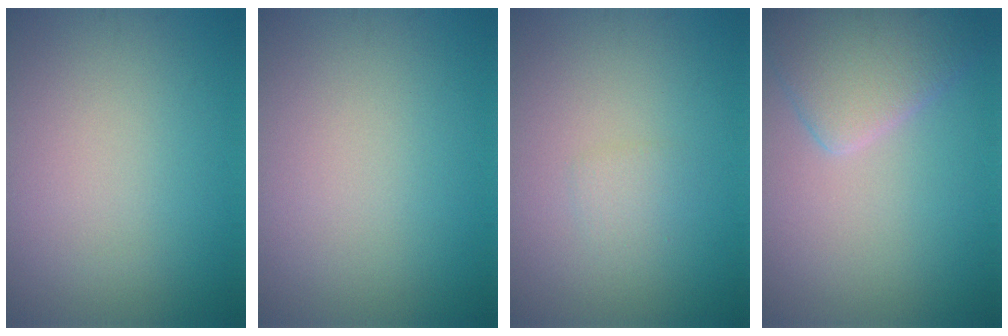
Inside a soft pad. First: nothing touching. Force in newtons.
{"total": 0.0}
{"total": 1.0, "press": 1.0, "slide": 0.1}
{"total": 4.3, "press": 4.3, "slide": 0.3}